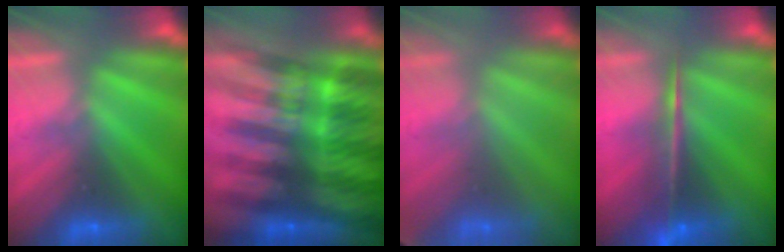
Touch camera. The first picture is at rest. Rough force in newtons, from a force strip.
{"total": 6.0}
{"total": 1.4}
{"total": 6.7}